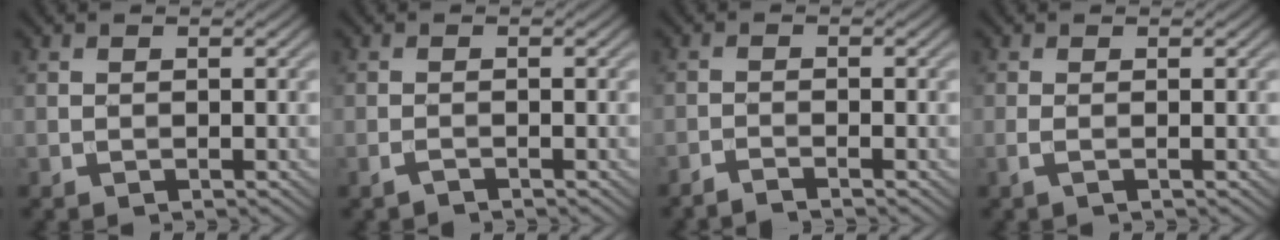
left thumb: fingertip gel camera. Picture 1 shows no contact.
{"total": 0.9, "force": [-0.8, 0.1, 0.5], "torque": [-0.012, 0.002, -0.018]}
{"total": 1.7, "force": [-1.5, 0.1, 0.9], "torque": [-0.010, -0.002, -0.039]}
{"total": 1.0, "force": [-0.2, 0.1, 1.0], "torque": [-0.025, 0.002, -0.007]}